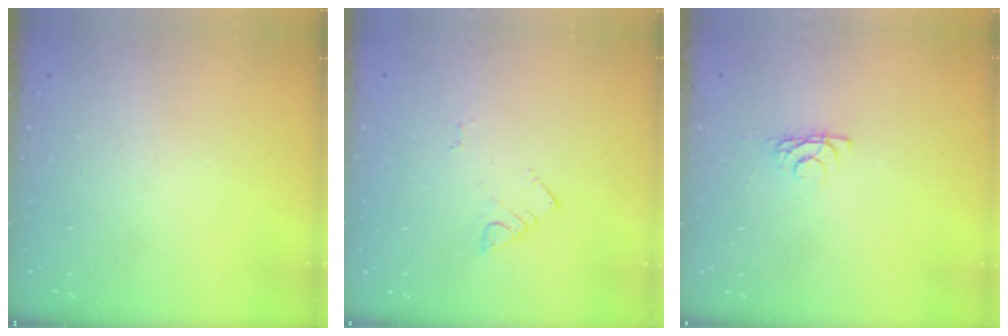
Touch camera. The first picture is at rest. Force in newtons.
{"total": 3.5, "press": 3.5, "slide": 0.6}
{"total": 3.9, "press": 3.8, "slide": 0.5}